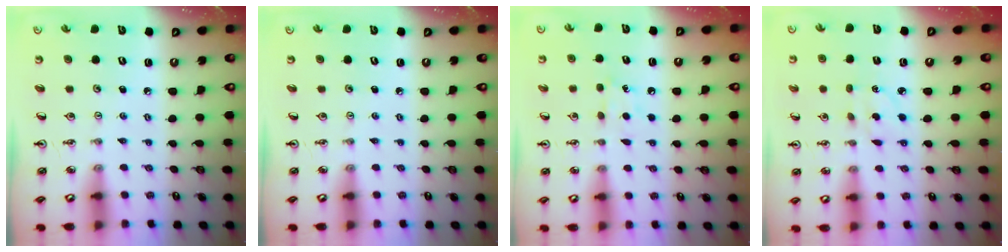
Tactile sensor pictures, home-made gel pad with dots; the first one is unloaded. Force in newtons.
{"total": 0.0}
{"total": 5.6, "press": 5.6, "slide": 0.7}
{"total": 3.6, "press": 3.5, "slide": 0.7}